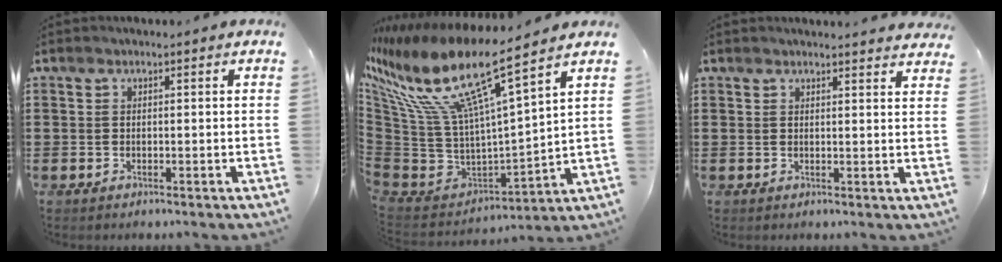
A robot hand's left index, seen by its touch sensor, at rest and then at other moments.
{"total": 15.0, "force": [8.4, 3.1, 12.1], "torque": [-0.270, -0.064, 0.127]}
{"total": 2.0, "force": [2.0, -0.1, 0.3], "torque": [-0.003, -0.008, 0.036]}